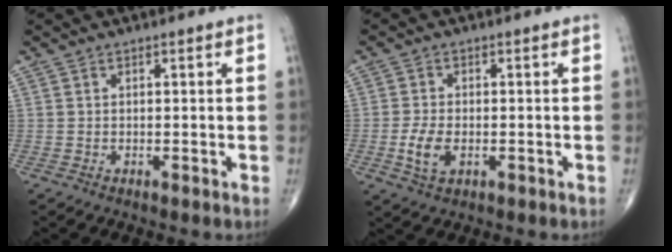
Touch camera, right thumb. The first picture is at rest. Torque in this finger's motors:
{"motor_torque": [0.17, -0.07, 0.55, -0.02, 0.13]}